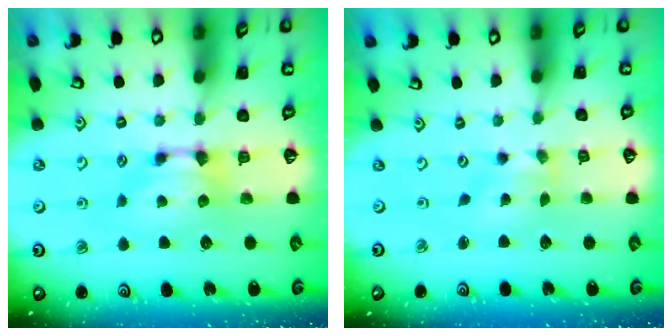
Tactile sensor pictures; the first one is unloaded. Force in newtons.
{"total": 2.1, "press": 1.8, "slide": 1.1}